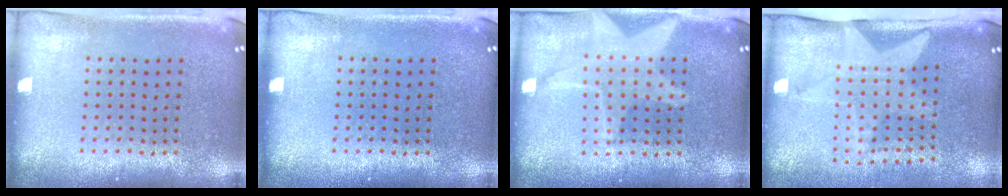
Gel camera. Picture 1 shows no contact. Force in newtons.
{"total": 0.0}
{"total": 3.2, "press": 3.2, "slide": 0.4}
{"total": 2.1, "press": 1.5, "slide": 1.4}